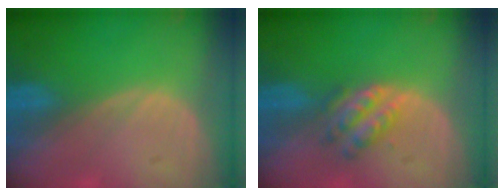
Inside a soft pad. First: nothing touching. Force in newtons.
{"total": 4.7, "press": 4.6, "slide": 1.2}